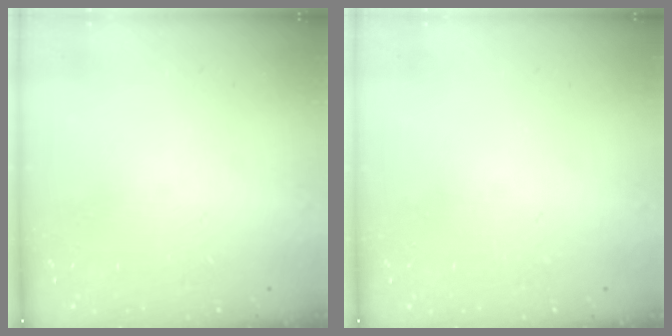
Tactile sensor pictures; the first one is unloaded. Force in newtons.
{"total": 0.0}